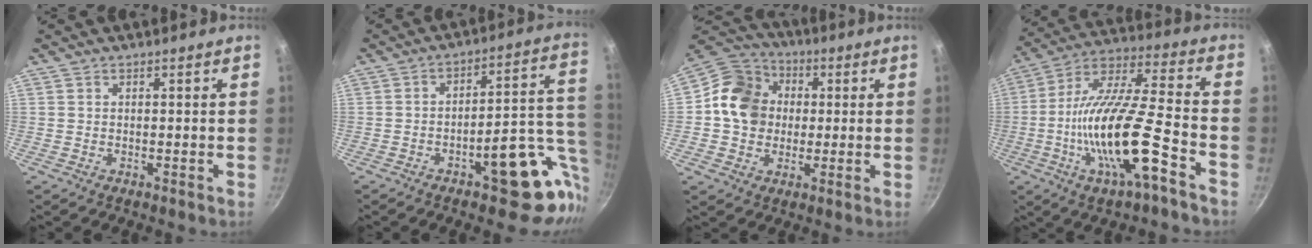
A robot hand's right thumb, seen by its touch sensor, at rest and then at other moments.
{"total": 17.1, "force": [-5.3, 7.1, 14.6], "torque": [-0.135, 0.040, -0.066]}
{"total": 13.1, "force": [1.2, 11.3, 6.4], "torque": [-0.084, 0.020, 0.002]}
{"total": 20.3, "force": [-7.3, 5.1, 18.3], "torque": [-0.327, 0.035, -0.141]}